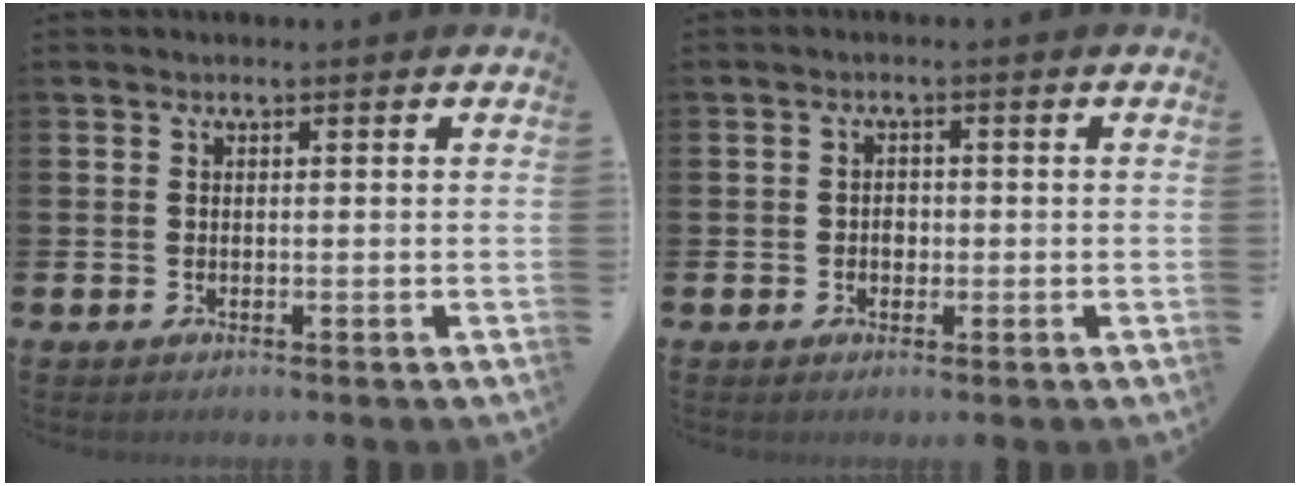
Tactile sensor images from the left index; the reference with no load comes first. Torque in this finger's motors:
{"motor_torque": [0.05, 0.03, 0.02, 0.00]}